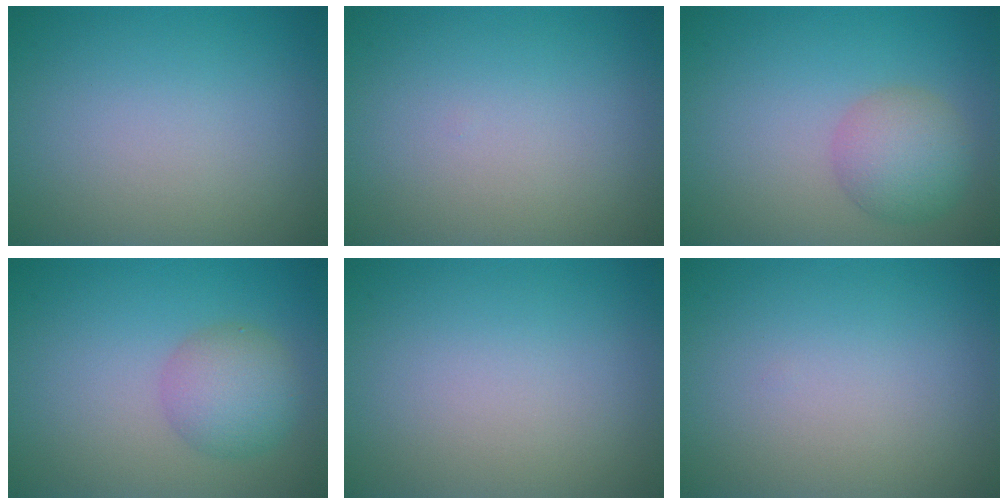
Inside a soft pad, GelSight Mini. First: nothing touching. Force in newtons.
{"total": 0.0}
{"total": 3.7, "press": 3.7, "slide": 0.1}
{"total": 3.7, "press": 3.7, "slide": 0.2}
{"total": 0.0}
{"total": 0.0}